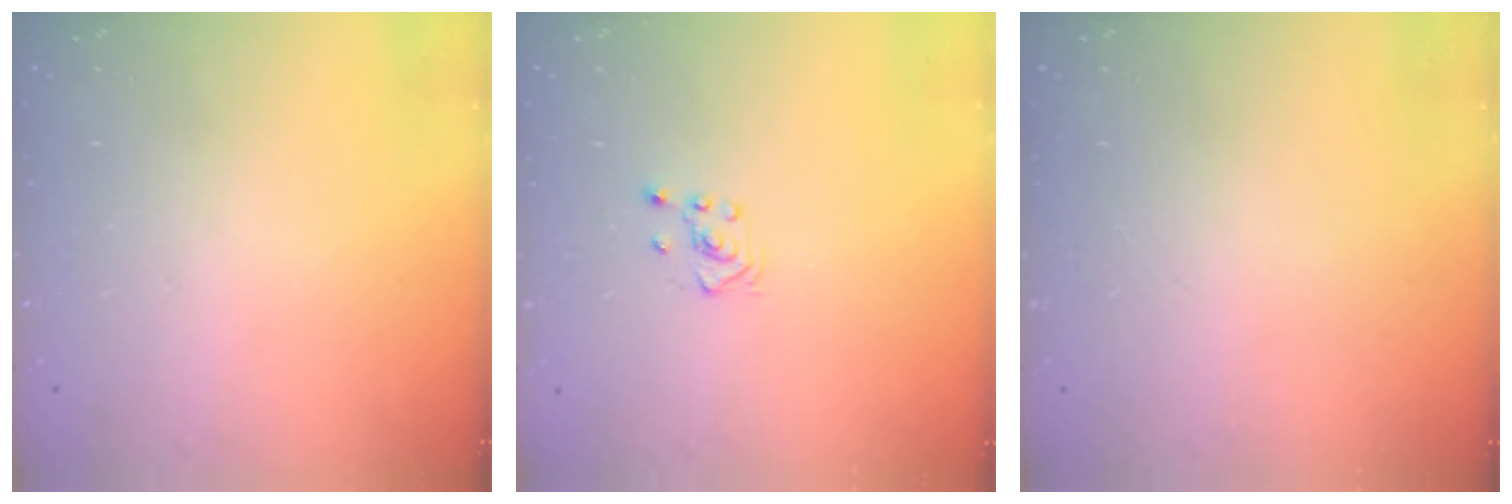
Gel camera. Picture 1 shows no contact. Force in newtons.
{"total": 2.8, "press": 2.6, "slide": 1.1}
{"total": 0.0}